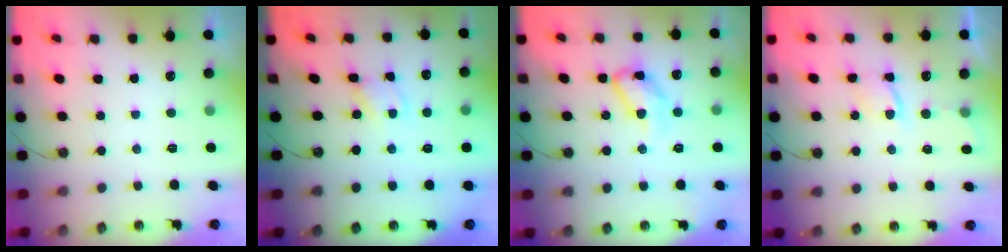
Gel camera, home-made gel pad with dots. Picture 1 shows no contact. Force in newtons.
{"total": 1.9, "press": 1.9, "slide": 0.2}
{"total": 12.5, "press": 12.5, "slide": 0.5}
{"total": 4.9, "press": 4.8, "slide": 0.8}